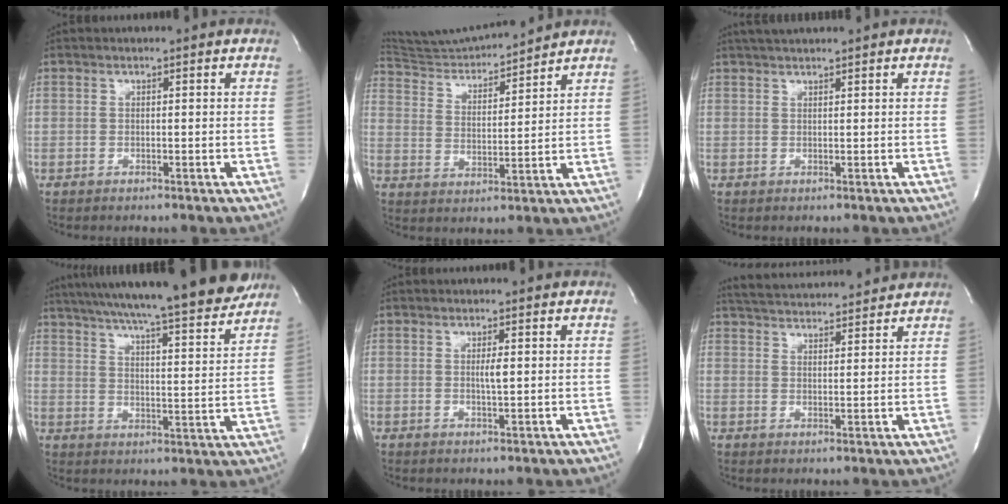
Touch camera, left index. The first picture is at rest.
{"total": 12.3, "force": [11.9, -0.1, 2.8], "torque": [-0.061, 0.006, 0.209]}
{"total": 3.5, "force": [3.2, -0.2, 1.5], "torque": [-0.023, 0.023, 0.057]}
{"total": 23.0, "force": [20.4, 0.8, 10.7], "torque": [-0.174, -0.025, 0.282]}
{"total": 1.6, "force": [0.2, 0.0, 1.6], "torque": [-0.033, -0.003, 0.004]}
{"total": 13.9, "force": [13.2, 1.6, 4.1], "torque": [-0.077, 0.026, 0.194]}